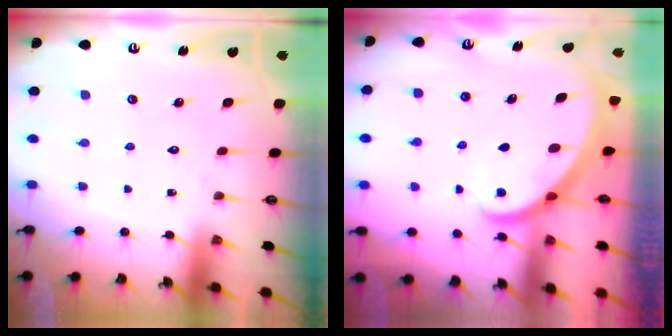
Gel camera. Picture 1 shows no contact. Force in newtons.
{"total": 2.8, "press": 2.8, "slide": 0.2}